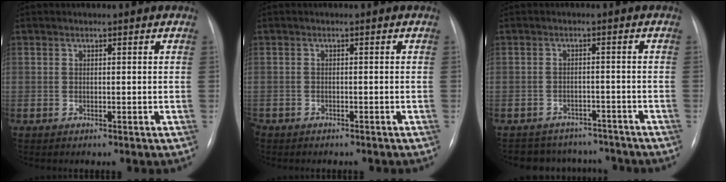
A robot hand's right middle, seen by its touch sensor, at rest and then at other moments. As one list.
[{"total": 3.5, "force": [-2.9, 1.7, 1.0], "torque": [-0.015, -0.002, -0.039]}, {"total": 9.5, "force": [-8.5, 4.0, 0.9], "torque": [-0.008, 0.020, -0.104]}]